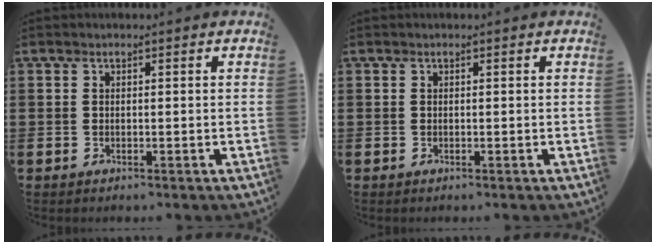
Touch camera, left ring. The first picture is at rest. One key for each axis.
{"total": 0.0}